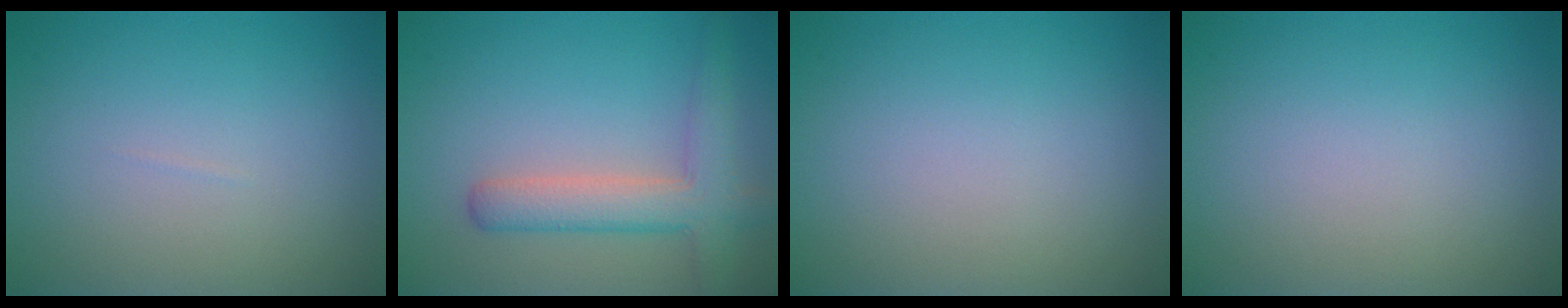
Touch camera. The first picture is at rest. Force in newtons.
{"total": 4.3, "press": 4.3, "slide": 0.3}
{"total": 0.0}
{"total": 0.0}